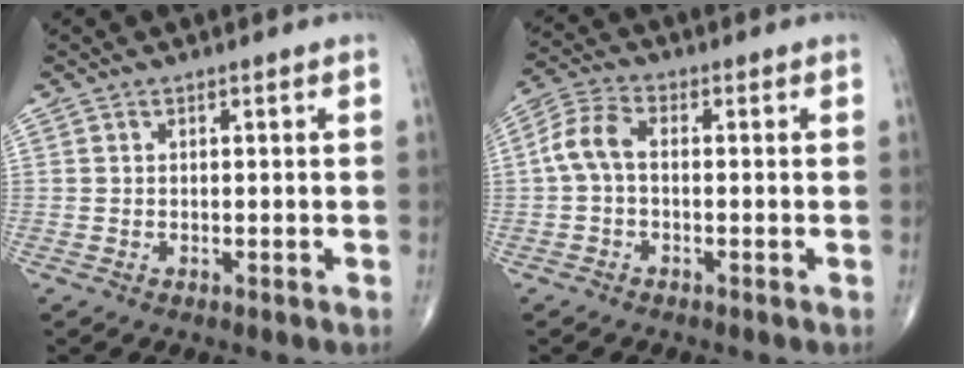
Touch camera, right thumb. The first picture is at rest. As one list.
[{"total": 6.0, "force": [-0.2, 3.4, 4.9], "torque": [-0.106, 0.021, -0.014]}]